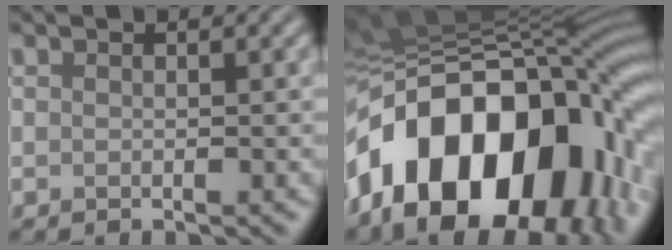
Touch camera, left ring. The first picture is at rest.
{"total": 19.5, "force": [-6.4, 11.7, 14.2], "torque": [-0.231, 0.009, -0.103]}